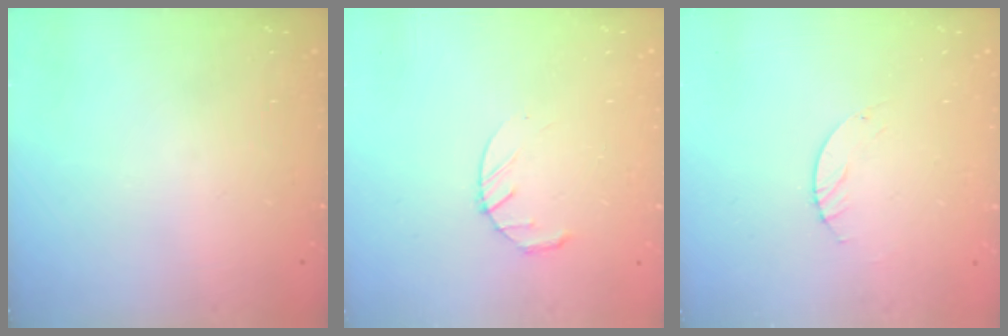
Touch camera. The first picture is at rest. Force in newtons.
{"total": 4.4, "press": 4.4, "slide": 0.7}
{"total": 0.9, "press": 0.8, "slide": 0.2}